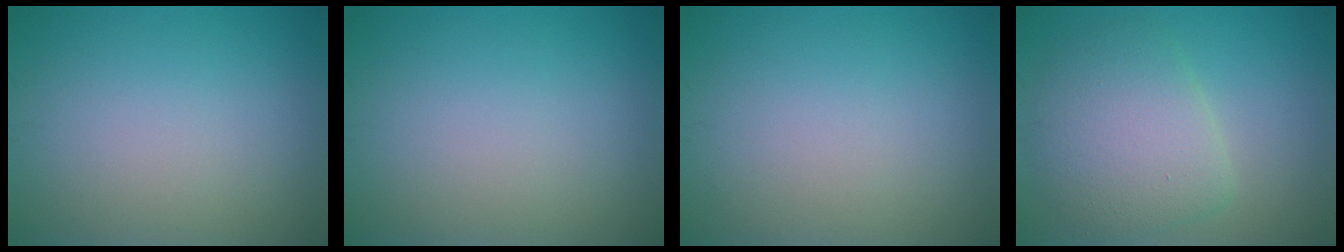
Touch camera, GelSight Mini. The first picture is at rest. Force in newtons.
{"total": 0.0}
{"total": 0.0}
{"total": 5.6, "press": 5.6, "slide": 0.7}